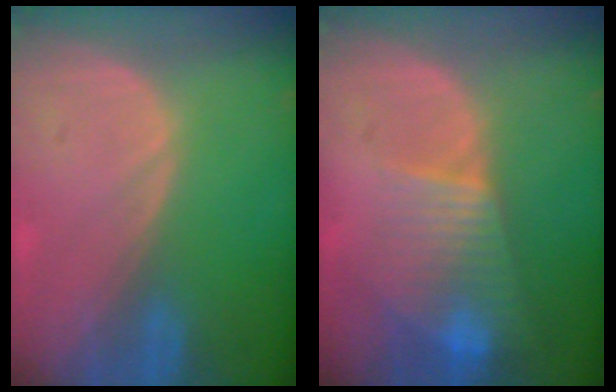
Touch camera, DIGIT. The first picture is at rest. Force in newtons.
{"total": 8.0, "press": 6.9, "slide": 4.1}